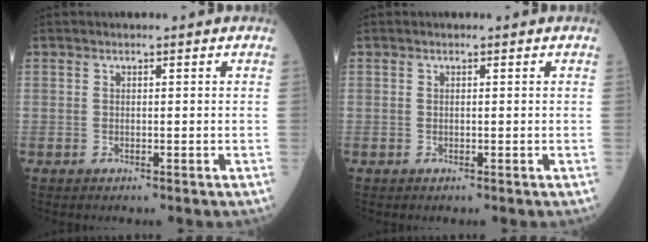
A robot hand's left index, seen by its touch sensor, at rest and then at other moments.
{"total": 0.0}